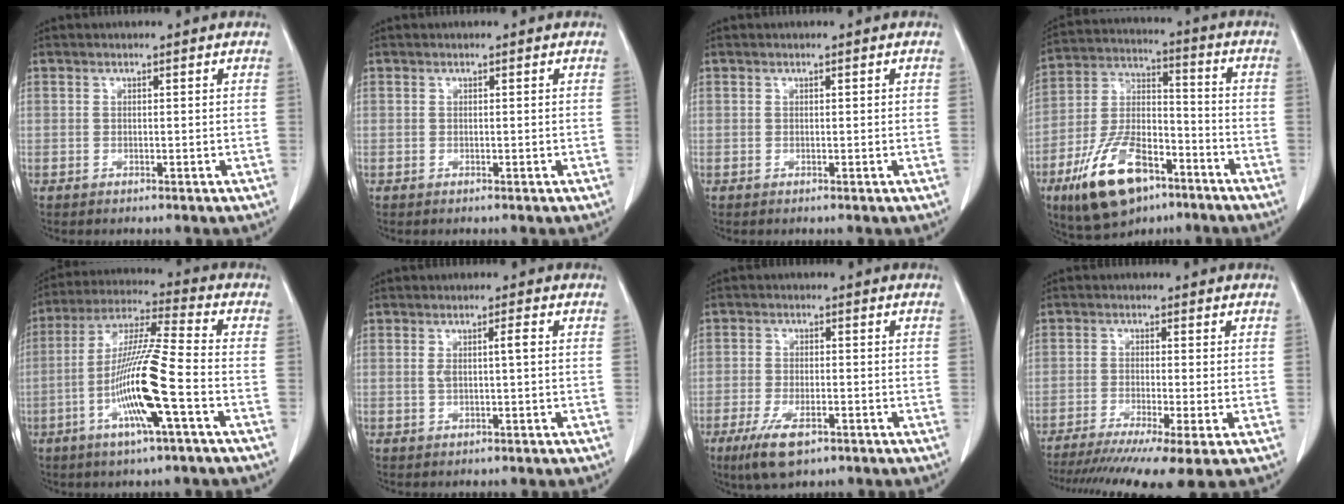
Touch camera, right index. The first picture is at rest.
{"total": 0.0}
{"total": 0.0}
{"total": 16.0, "force": [-9.1, 7.5, 10.8], "torque": [-0.216, 0.004, -0.158]}
{"total": 13.8, "force": [-4.4, 0.0, 13.1], "torque": [-0.262, -0.004, -0.089]}
{"total": 2.4, "force": [0.3, 0.1, 2.4], "torque": [-0.046, 0.005, 0.008]}
{"total": 6.5, "force": [-3.8, 2.4, 4.7], "torque": [-0.096, -0.011, -0.062]}
{"total": 12.7, "force": [-9.1, 0.4, 8.8], "torque": [-0.138, -0.025, -0.145]}